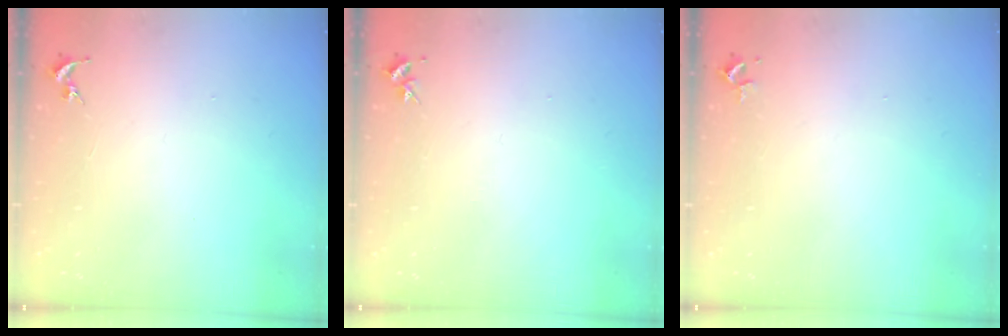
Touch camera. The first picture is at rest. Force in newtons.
{"total": 3.2, "press": 3.2, "slide": 0.4}
{"total": 2.2, "press": 2.2, "slide": 0.3}